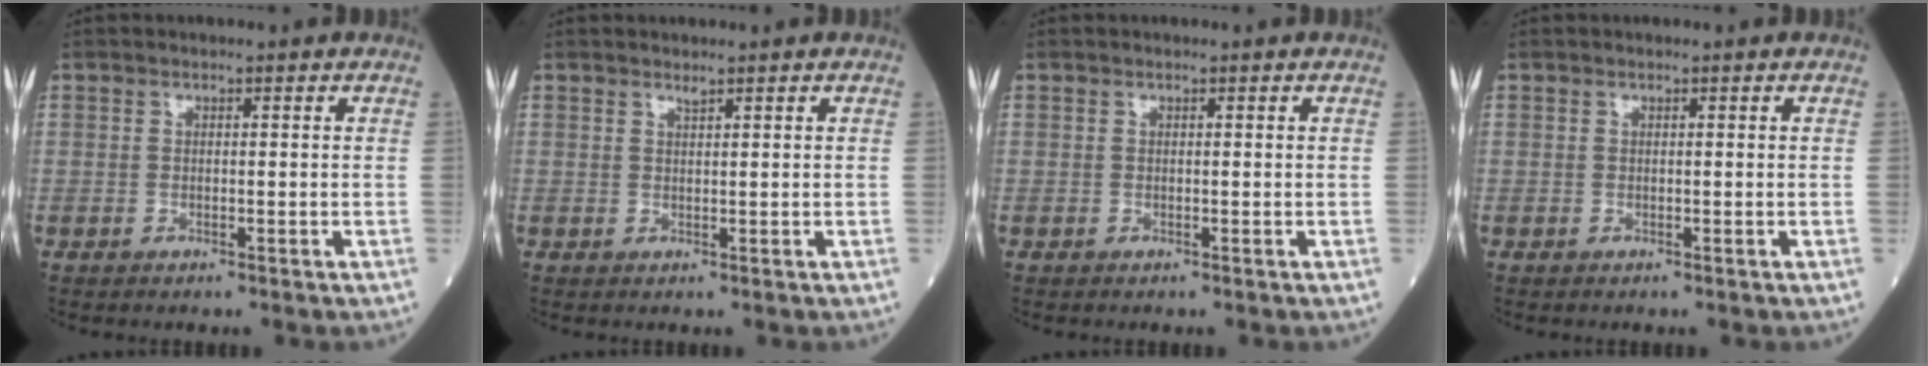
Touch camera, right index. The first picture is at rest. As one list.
[{"total": 0.6, "force": [0.5, -0.1, 0.2], "torque": [-0.010, -0.006, 0.011]}, {"total": 0.0}, {"total": 0.0}]